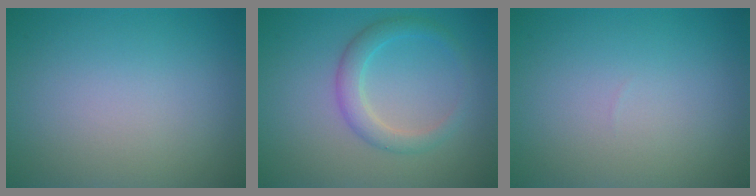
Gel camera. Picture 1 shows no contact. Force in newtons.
{"total": 2.6, "press": 2.6, "slide": 0.1}
{"total": 0.0}